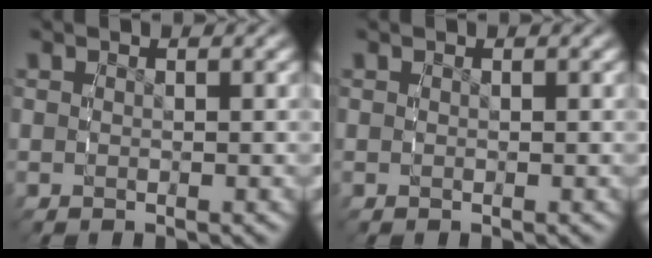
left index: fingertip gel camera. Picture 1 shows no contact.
{"total": 0.0}